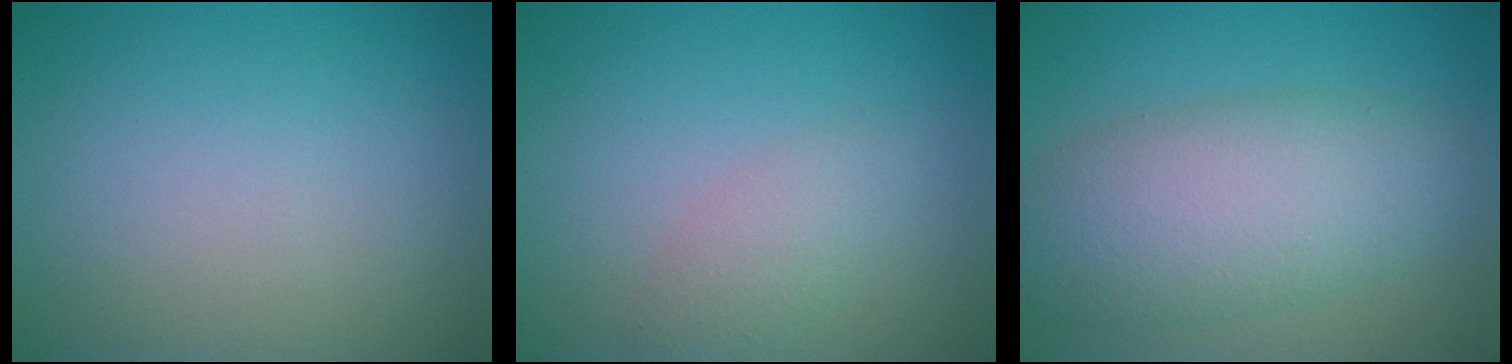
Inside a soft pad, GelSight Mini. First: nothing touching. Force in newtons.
{"total": 2.3, "press": 2.3, "slide": 0.0}
{"total": 7.5, "press": 7.5, "slide": 0.4}